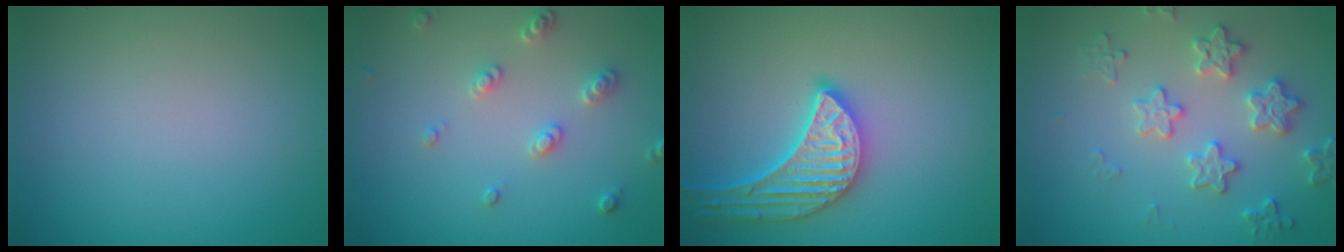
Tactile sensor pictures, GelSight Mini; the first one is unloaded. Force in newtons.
{"total": 2.5, "press": 2.4, "slide": 0.7}
{"total": 5.2, "press": 4.7, "slide": 2.2}
{"total": 3.6, "press": 3.6, "slide": 0.7}